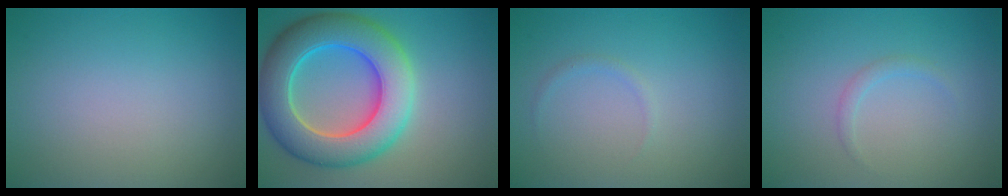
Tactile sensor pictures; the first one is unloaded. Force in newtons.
{"total": 10.1, "press": 10.1, "slide": 0.3}
{"total": 0.6, "press": 0.6, "slide": 0.1}
{"total": 0.9, "press": 0.9, "slide": 0.1}